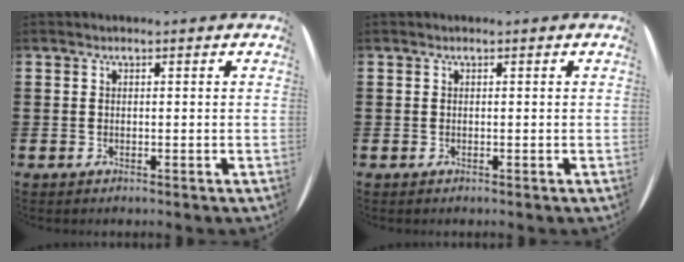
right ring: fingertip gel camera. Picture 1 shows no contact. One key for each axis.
{"total": 0.0}